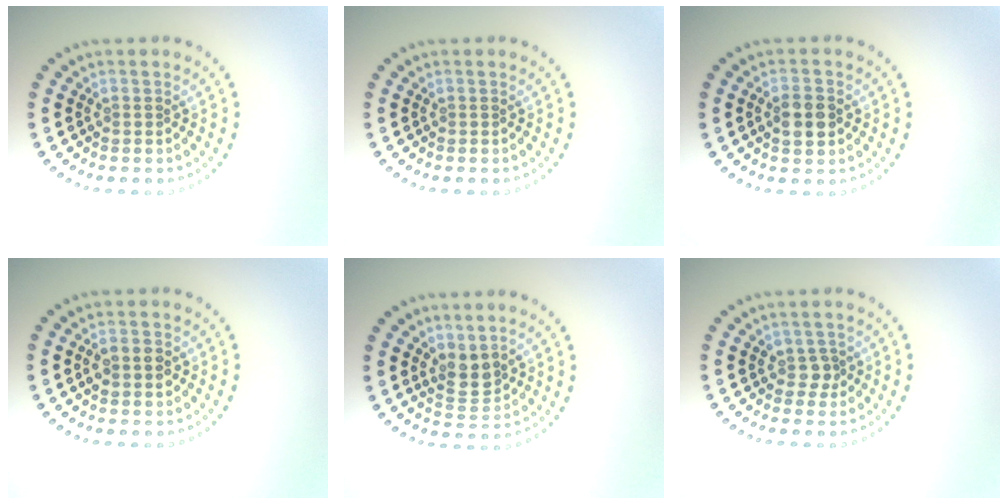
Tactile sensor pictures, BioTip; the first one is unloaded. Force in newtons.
{"total": 0.0}
{"total": 2.6, "press": 2.6, "slide": 0.4}
{"total": 2.6, "press": 2.6, "slide": 0.2}
{"total": 2.2, "press": 1.8, "slide": 1.3}
{"total": 1.3, "press": 1.0, "slide": 0.7}